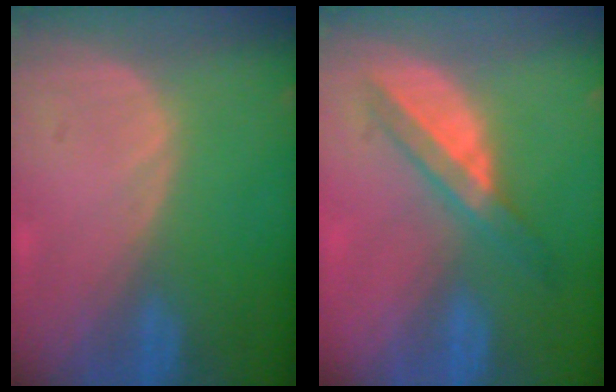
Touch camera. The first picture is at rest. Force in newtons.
{"total": 6.0, "press": 5.3, "slide": 2.8}